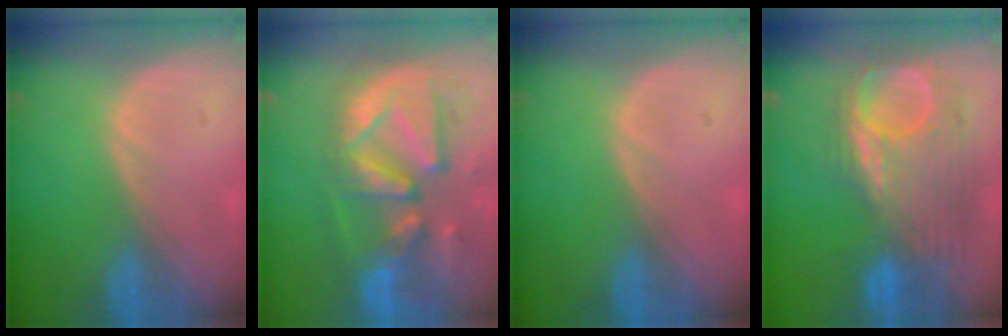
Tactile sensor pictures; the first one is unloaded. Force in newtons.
{"total": 13.3, "press": 11.4, "slide": 6.9}
{"total": 0.0}
{"total": 11.3, "press": 10.5, "slide": 4.3}